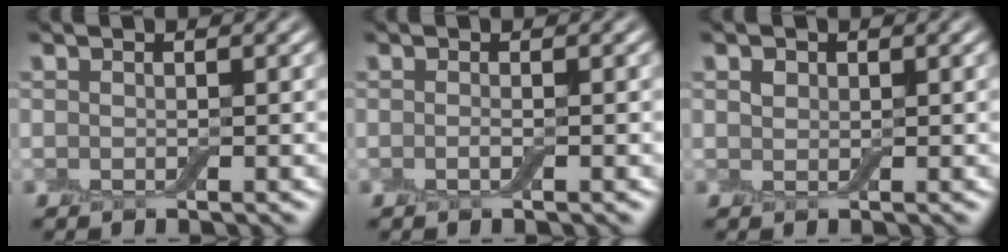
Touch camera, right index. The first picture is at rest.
{"total": 0.5, "force": [-0.2, 0.1, 0.5], "torque": [-0.011, -0.002, -0.005]}
{"total": 0.9, "force": [0.5, 0.7, 0.3], "torque": [-0.006, -0.001, 0.007]}